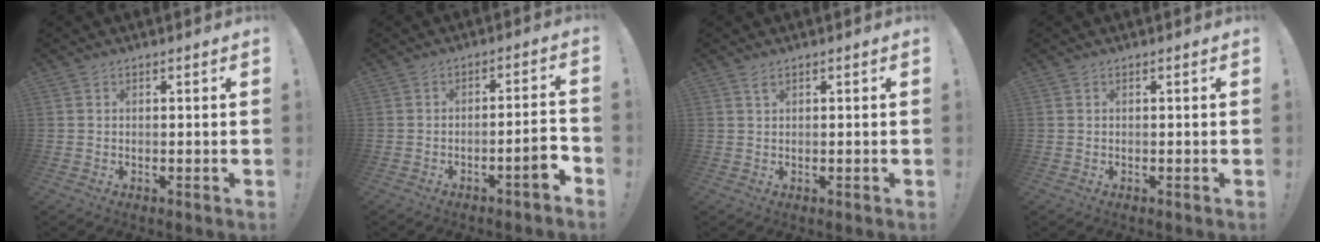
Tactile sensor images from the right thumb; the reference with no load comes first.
{"total": 6.6, "force": [-2.9, 0.8, 5.9], "torque": [-0.082, 0.007, -0.046]}
{"total": 1.2, "force": [0.8, 0.2, 0.9], "torque": [-0.012, -0.002, 0.013]}
{"total": 0.0}